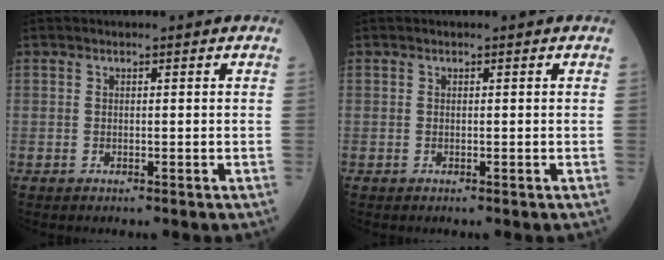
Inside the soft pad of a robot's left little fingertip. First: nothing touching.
{"total": 0.0}